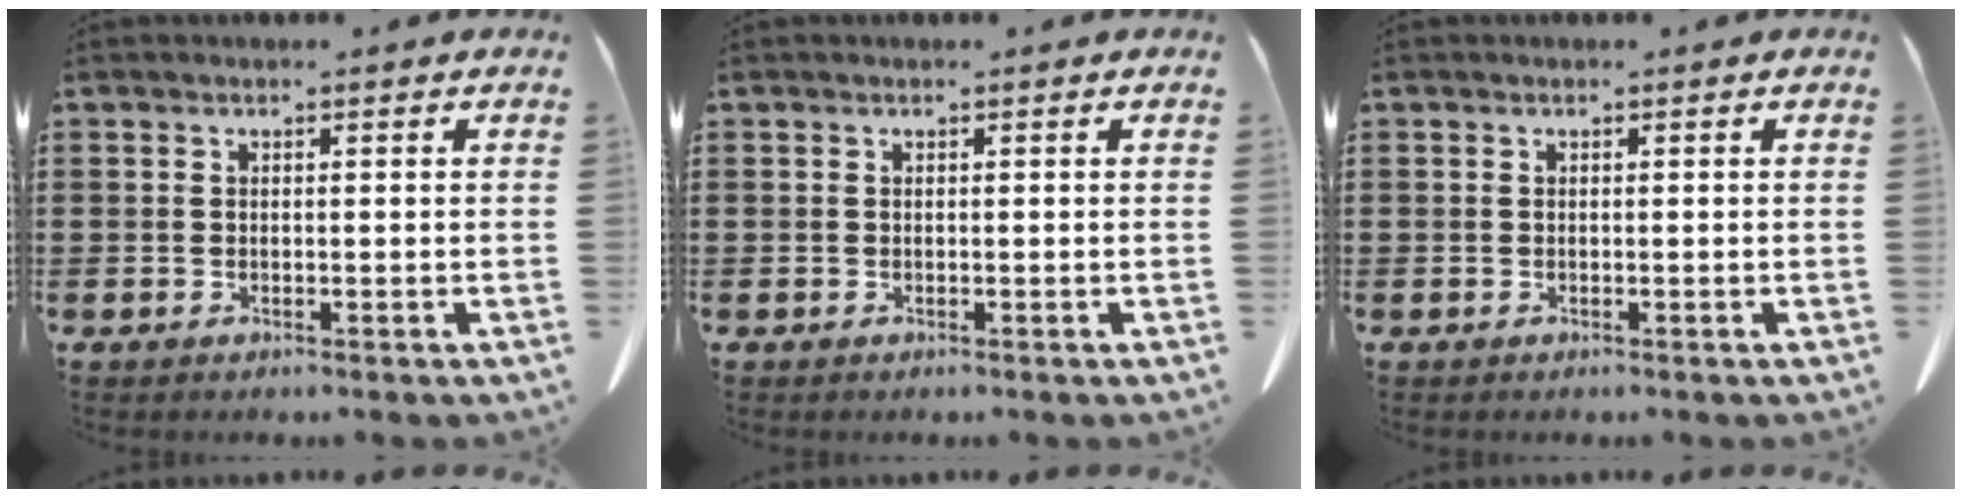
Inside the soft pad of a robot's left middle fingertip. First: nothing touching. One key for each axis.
{"total": 0.0}
{"total": 0.0}